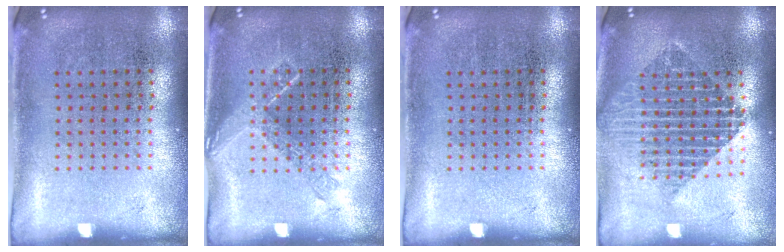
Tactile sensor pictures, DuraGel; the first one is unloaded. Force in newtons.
{"total": 1.0, "press": 0.9, "slide": 0.2}
{"total": 0.0}
{"total": 2.1, "press": 1.7, "slide": 1.2}